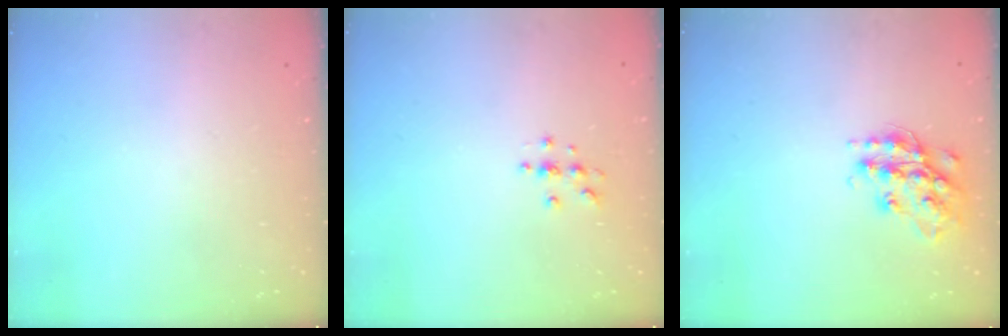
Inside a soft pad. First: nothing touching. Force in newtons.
{"total": 3.7, "press": 3.7, "slide": 0.4}
{"total": 15.9, "press": 15.9, "slide": 1.0}